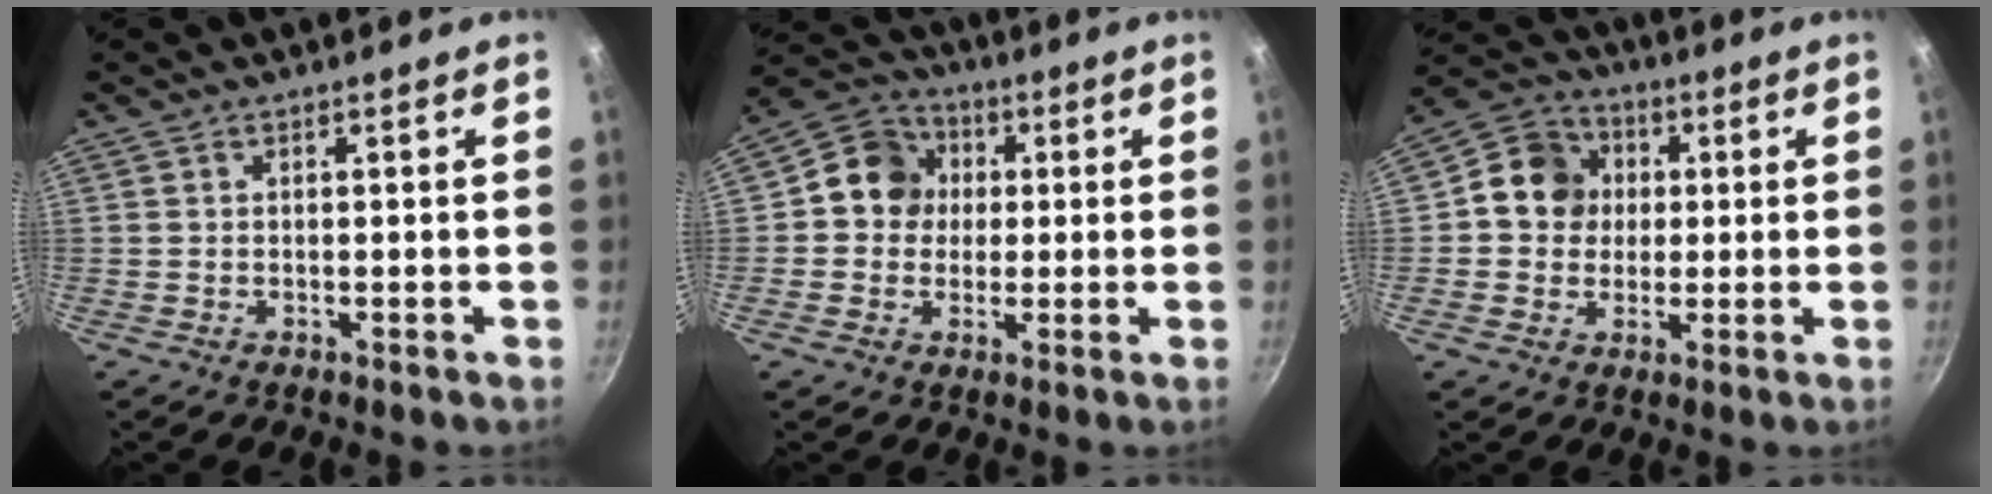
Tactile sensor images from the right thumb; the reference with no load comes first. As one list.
[{"total": 9.5, "force": [1.0, 8.7, 3.8], "torque": [-0.028, 0.014, -0.005]}, {"total": 10.1, "force": [1.3, 9.1, 4.2], "torque": [-0.035, 0.012, 0.002]}]